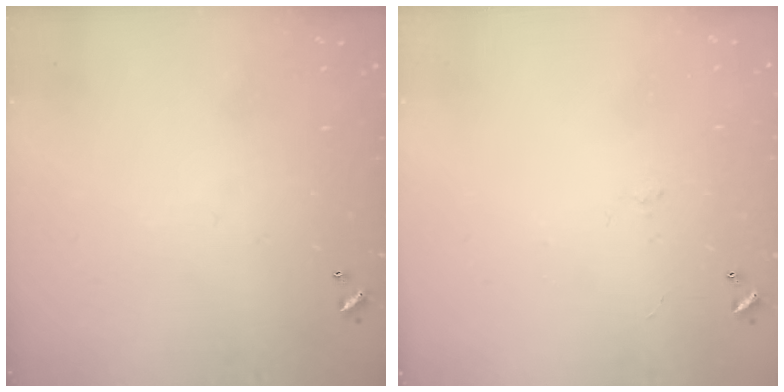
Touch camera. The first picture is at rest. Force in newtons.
{"total": 0.5, "press": 0.1, "slide": 0.5}